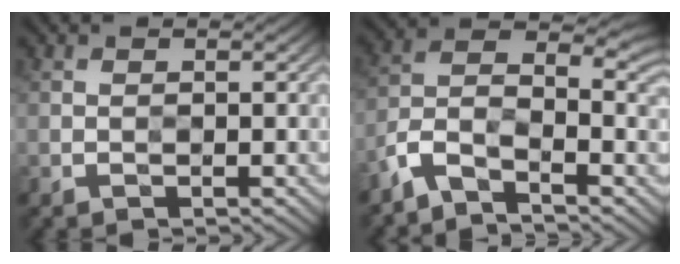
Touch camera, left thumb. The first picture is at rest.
{"total": 5.4, "force": [-3.9, 1.8, 3.3], "torque": [-0.069, -0.004, -0.095]}